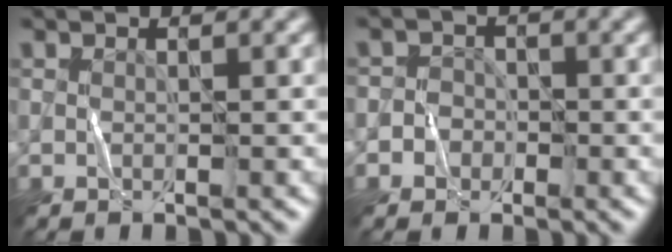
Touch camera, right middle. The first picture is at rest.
{"total": 1.8, "force": [-0.7, 1.6, 0.3], "torque": [0.013, 0.006, -0.021]}